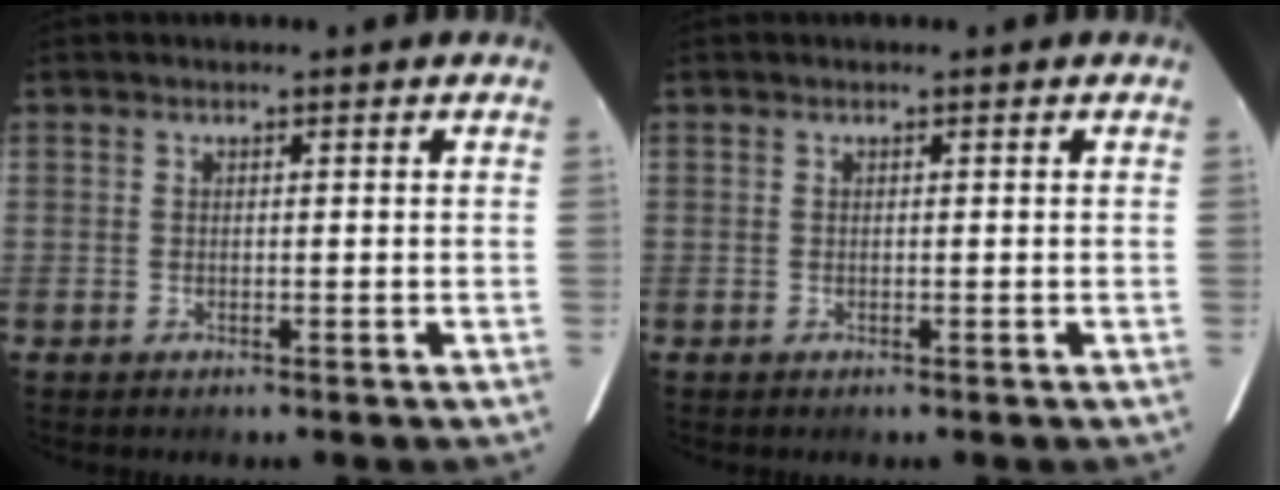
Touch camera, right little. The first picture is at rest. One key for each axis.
{"total": 0.0}